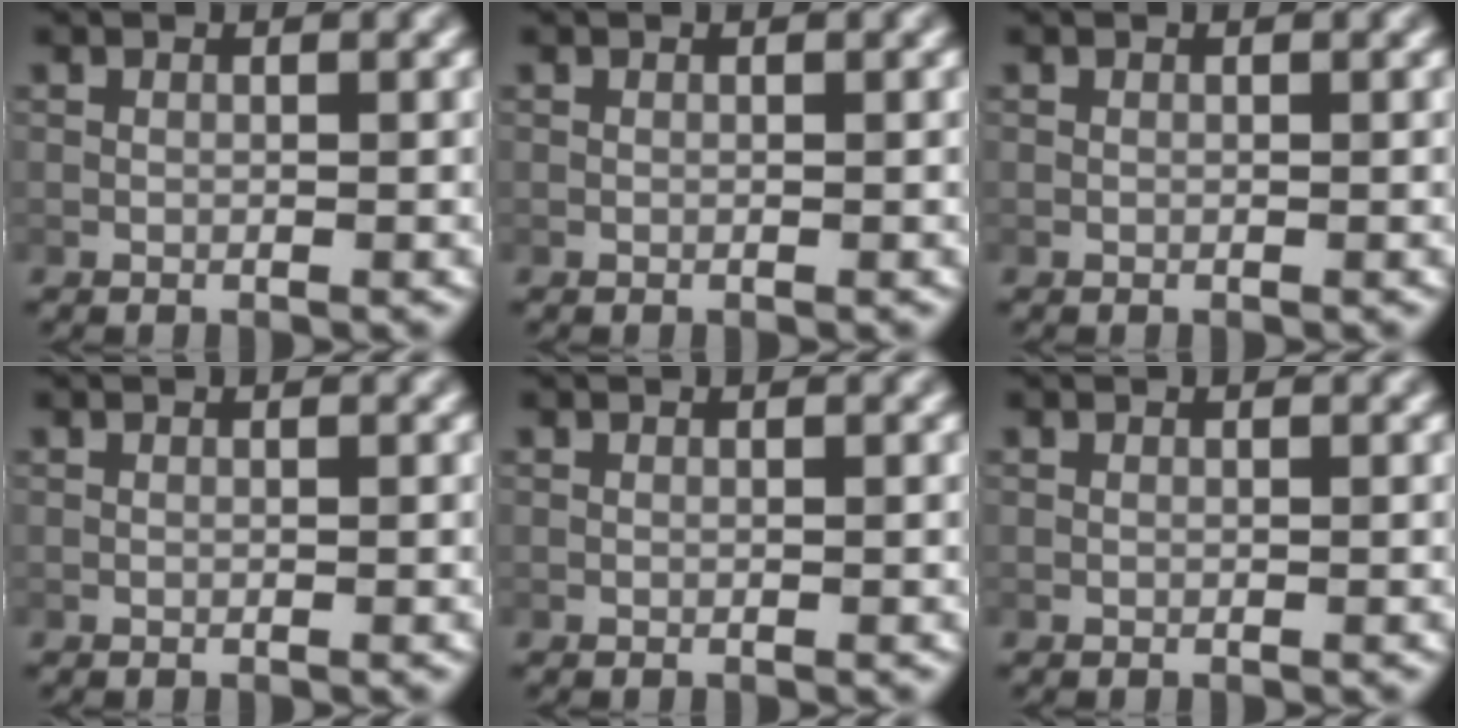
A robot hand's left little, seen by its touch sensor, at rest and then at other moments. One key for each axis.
{"total": 0.0}
{"total": 0.0}
{"total": 0.0}
{"total": 0.0}
{"total": 0.0}